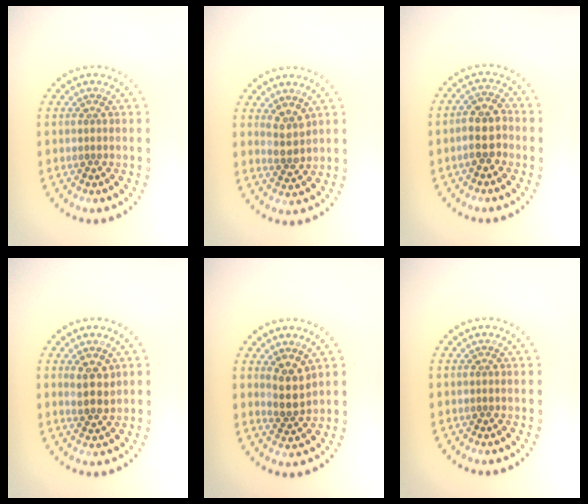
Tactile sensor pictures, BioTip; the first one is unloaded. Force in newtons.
{"total": 1.8, "press": 1.7, "slide": 0.6}
{"total": 2.9, "press": 2.7, "slide": 1.0}
{"total": 2.2, "press": 2.0, "slide": 1.0}
{"total": 2.6, "press": 2.2, "slide": 1.4}
{"total": 0.0}